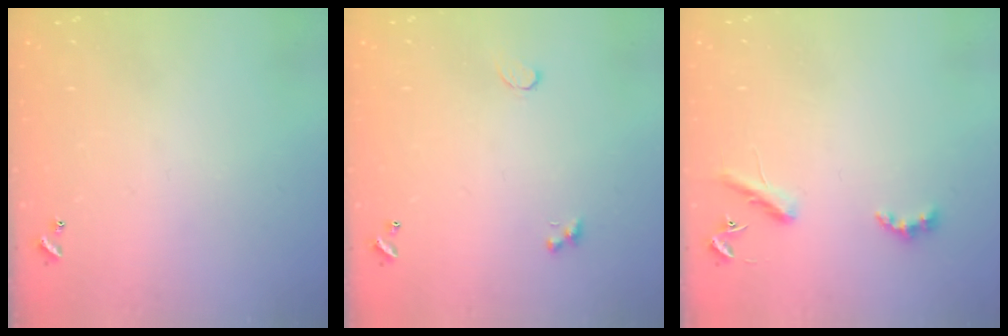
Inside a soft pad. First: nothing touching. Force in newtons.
{"total": 0.8, "press": 0.7, "slide": 0.4}
{"total": 3.1, "press": 3.0, "slide": 0.6}